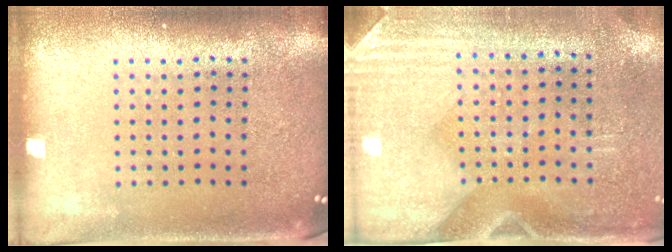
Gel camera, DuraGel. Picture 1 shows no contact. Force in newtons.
{"total": 2.9, "press": 2.5, "slide": 1.4}